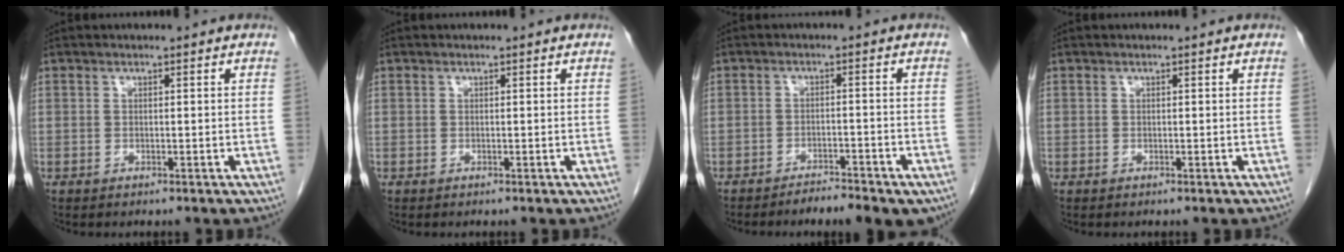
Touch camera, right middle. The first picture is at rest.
{"total": 0.0}
{"total": 5.9, "force": [-4.6, 1.1, 3.6], "torque": [-0.045, -0.003, -0.067]}
{"total": 0.0}